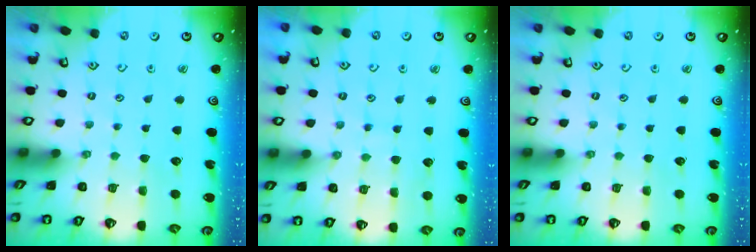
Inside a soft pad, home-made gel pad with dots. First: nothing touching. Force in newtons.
{"total": 6.3, "press": 6.3, "slide": 0.6}
{"total": 0.0}